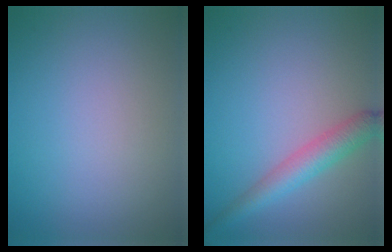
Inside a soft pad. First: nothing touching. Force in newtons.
{"total": 3.5, "press": 3.5, "slide": 0.1}